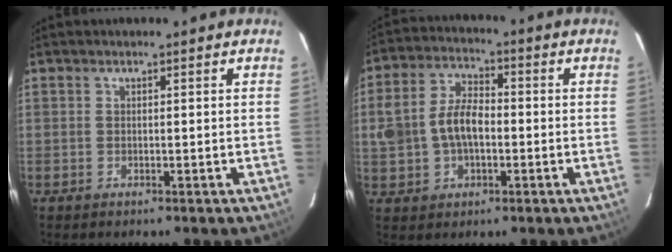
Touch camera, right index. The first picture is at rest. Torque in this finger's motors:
{"motor_torque": [0.48, -0.21, 0.45, 0.14]}